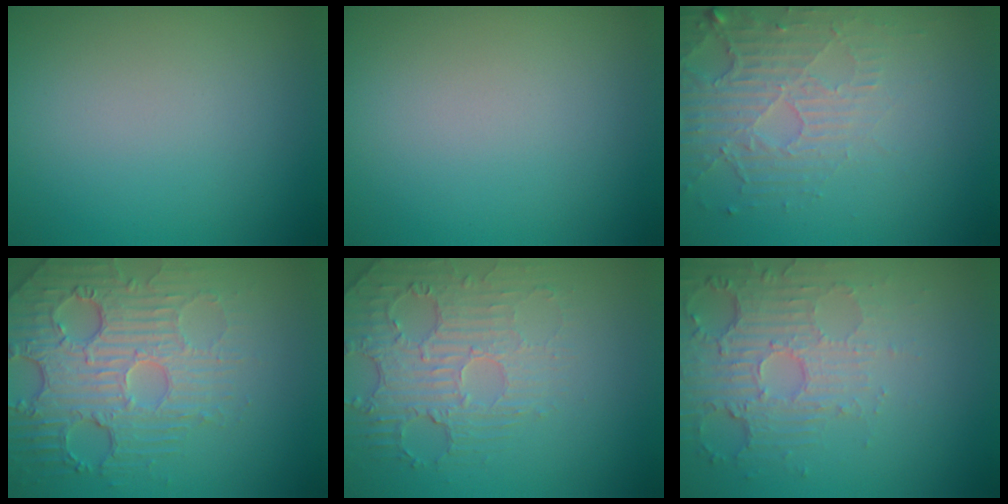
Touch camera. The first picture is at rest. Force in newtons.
{"total": 0.0}
{"total": 5.3, "press": 3.3, "slide": 4.1}
{"total": 6.5, "press": 5.1, "slide": 4.1}
{"total": 2.9, "press": 2.4, "slide": 1.6}
{"total": 5.7, "press": 3.6, "slide": 4.4}